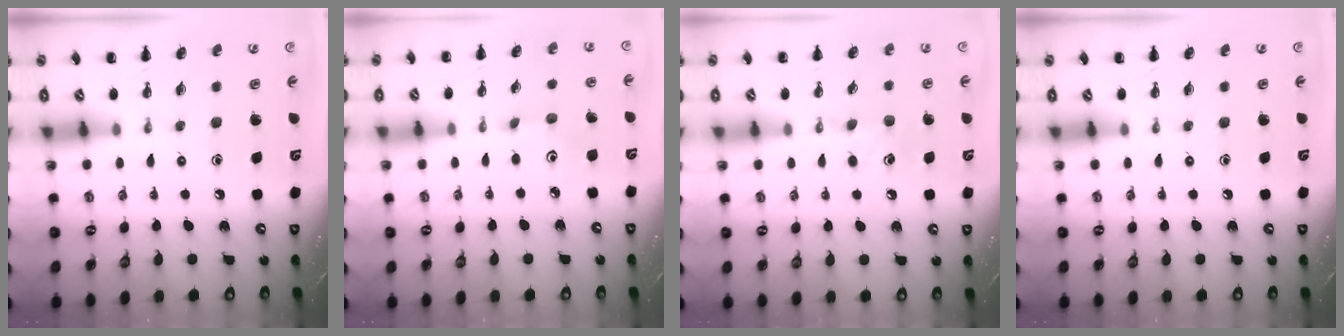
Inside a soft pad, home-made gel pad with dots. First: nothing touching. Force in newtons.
{"total": 1.8, "press": 1.7, "slide": 0.6}
{"total": 5.9, "press": 5.7, "slide": 1.6}
{"total": 0.0}